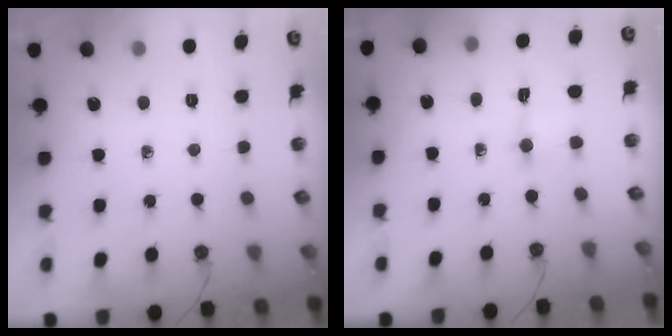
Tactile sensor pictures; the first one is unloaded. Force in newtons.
{"total": 1.5, "press": 1.3, "slide": 0.7}